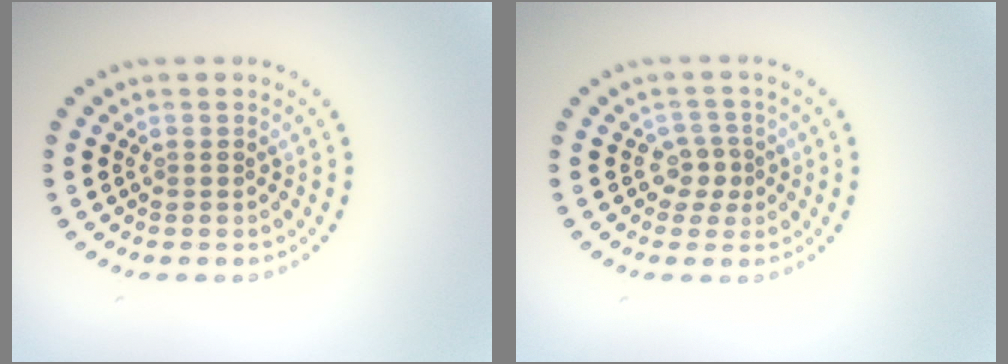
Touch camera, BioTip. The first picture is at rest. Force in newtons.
{"total": 2.0, "press": 1.5, "slide": 1.3}